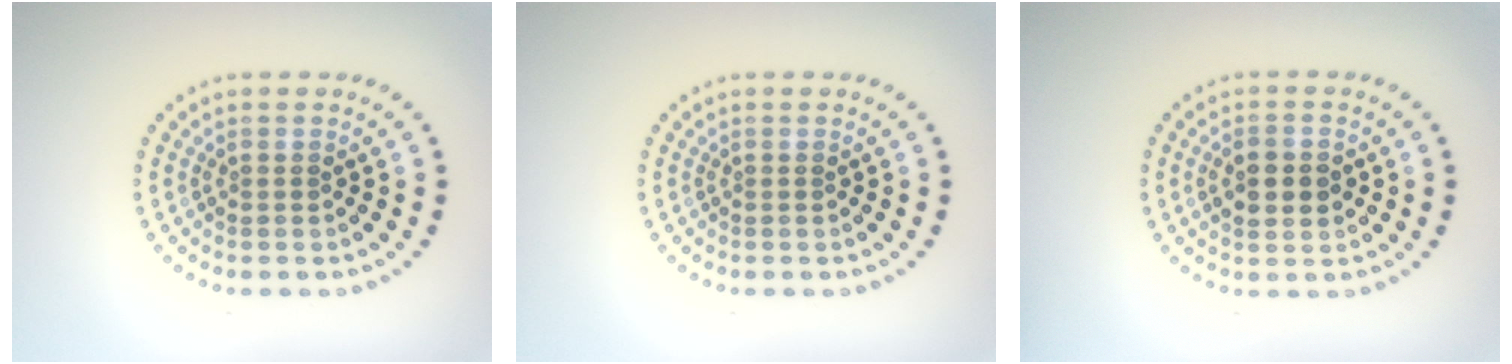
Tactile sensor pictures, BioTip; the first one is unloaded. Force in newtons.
{"total": 0.0}
{"total": 3.1, "press": 3.1, "slide": 0.1}